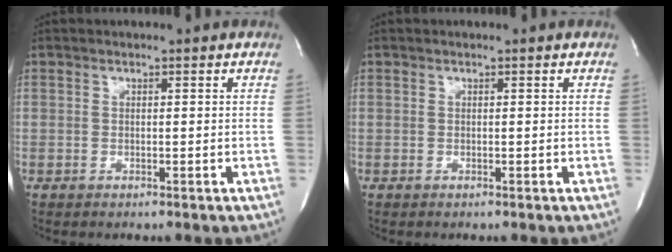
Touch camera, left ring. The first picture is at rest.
{"total": 0.0}